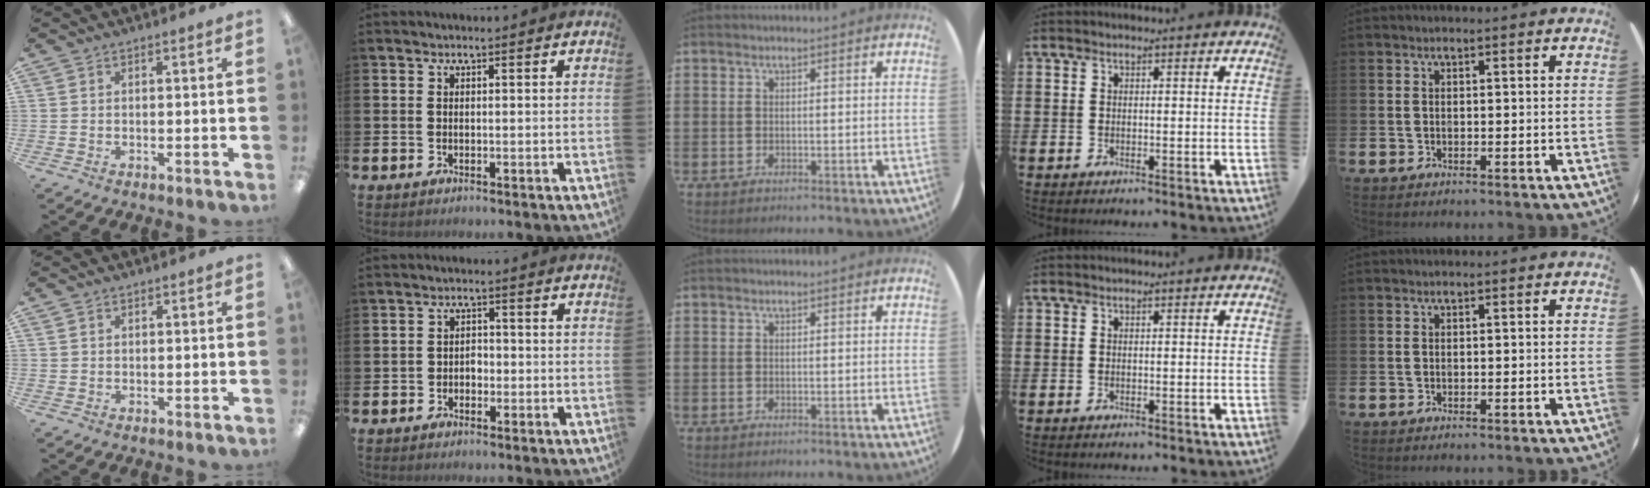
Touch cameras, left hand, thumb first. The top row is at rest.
{"thumb": {"total": 0.5, "force": [0.3, 0.4, -0.1], "torque": [0.002, 0.001, 0.006]}, "index": {"total": 1.8, "force": [-1.1, 1.4, 0.5], "torque": [-0.008, 0.004, -0.027]}}